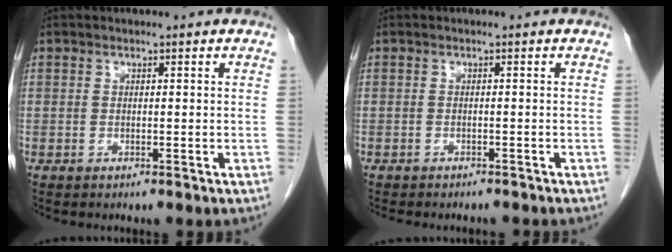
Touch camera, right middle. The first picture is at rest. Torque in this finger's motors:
{"motor_torque": [0.15, -0.13, 0.02, 0.04]}